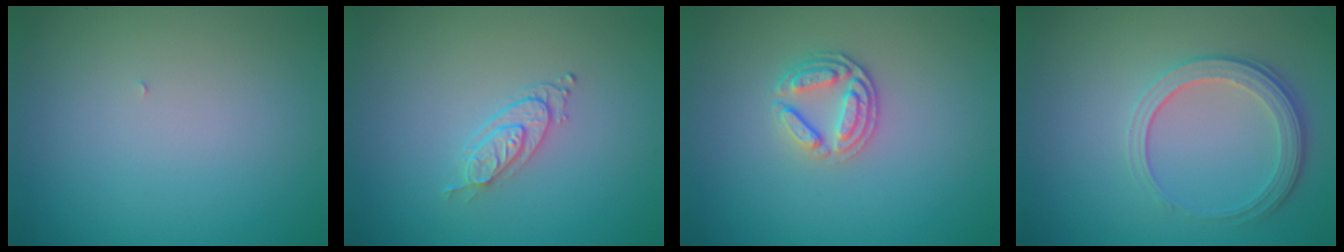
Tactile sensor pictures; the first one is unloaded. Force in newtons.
{"total": 2.0, "press": 1.4, "slide": 1.4}
{"total": 2.7, "press": 2.5, "slide": 1.0}
{"total": 3.8, "press": 2.8, "slide": 2.6}